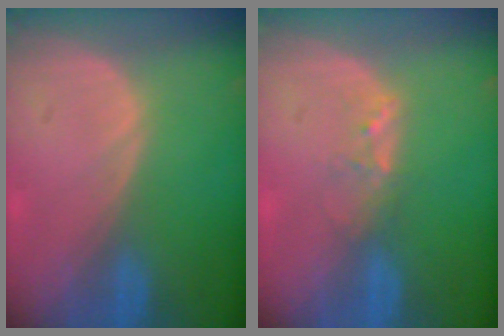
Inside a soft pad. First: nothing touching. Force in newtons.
{"total": 2.0, "press": 1.9, "slide": 0.4}